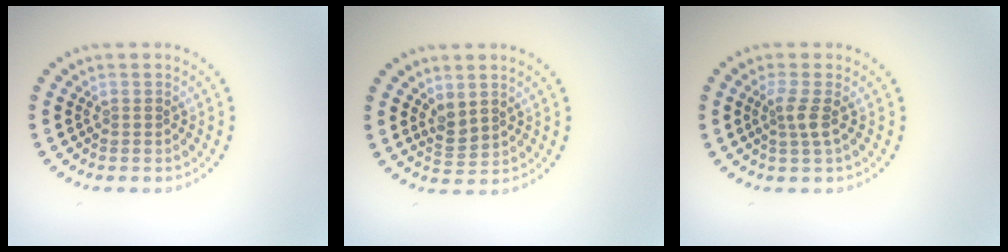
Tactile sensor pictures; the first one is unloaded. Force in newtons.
{"total": 1.7, "press": 1.5, "slide": 0.8}
{"total": 1.9, "press": 1.3, "slide": 1.3}